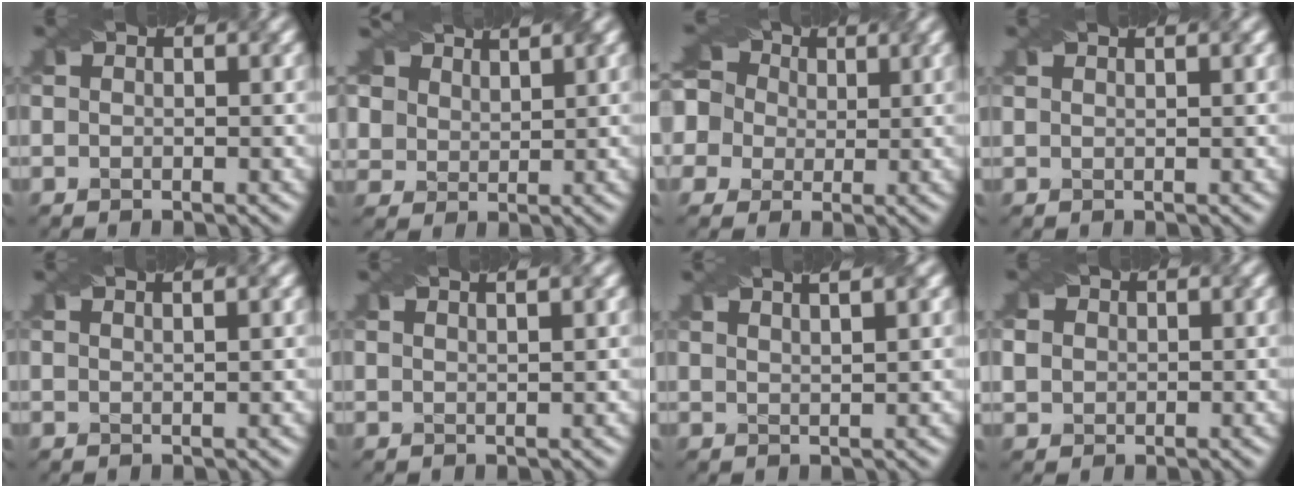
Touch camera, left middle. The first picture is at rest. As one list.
[{"total": 6.5, "force": [4.8, 3.9, 2.0], "torque": [-0.072, 0.004, 0.086]}, {"total": 9.1, "force": [2.7, 7.5, 4.4], "torque": [-0.083, 0.039, 0.007]}, {"total": 0.8, "force": [0.7, -0.1, 0.3], "torque": [-0.004, 0.003, 0.003]}, {"total": 2.4, "force": [1.7, 0.9, 1.4], "torque": [0.005, 0.012, -0.008]}, {"total": 3.1, "force": [2.2, 1.2, 1.9], "torque": [0.002, 0.025, -0.005]}, {"total": 5.2, "force": [3.6, 2.0, 3.2], "torque": [-0.009, 0.044, 0.014]}, {"total": 2.4, "force": [0.9, 2.1, 0.7], "torque": [-0.019, 0.017, 0.016]}]